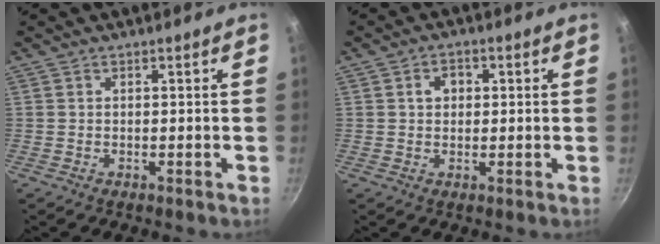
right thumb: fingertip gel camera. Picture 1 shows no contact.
{"total": 3.6, "force": [0.8, 2.7, 2.2], "torque": [-0.025, 0.007, 0.011]}